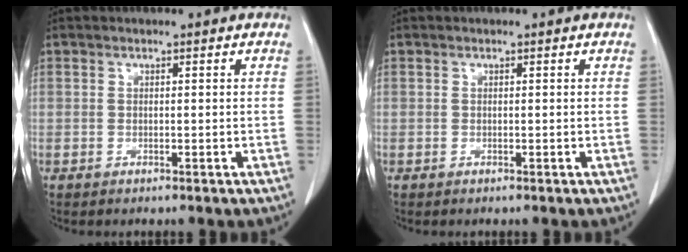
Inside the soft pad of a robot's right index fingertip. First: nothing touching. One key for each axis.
{"total": 0.0}